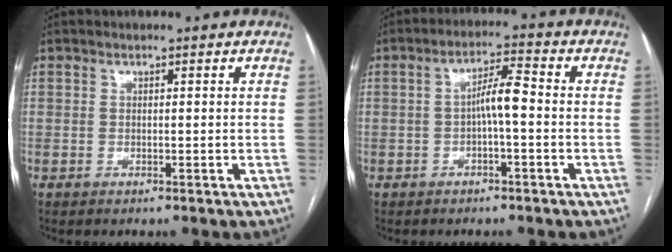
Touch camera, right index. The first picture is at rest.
{"total": 4.8, "force": [-0.6, 0.6, 4.7], "torque": [-0.080, 0.015, -0.010]}